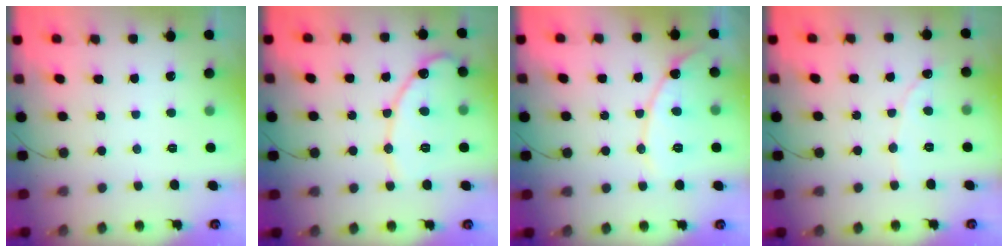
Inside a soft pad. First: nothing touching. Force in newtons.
{"total": 12.7, "press": 12.6, "slide": 1.1}
{"total": 11.3, "press": 11.2, "slide": 0.6}
{"total": 2.2, "press": 2.2, "slide": 0.2}